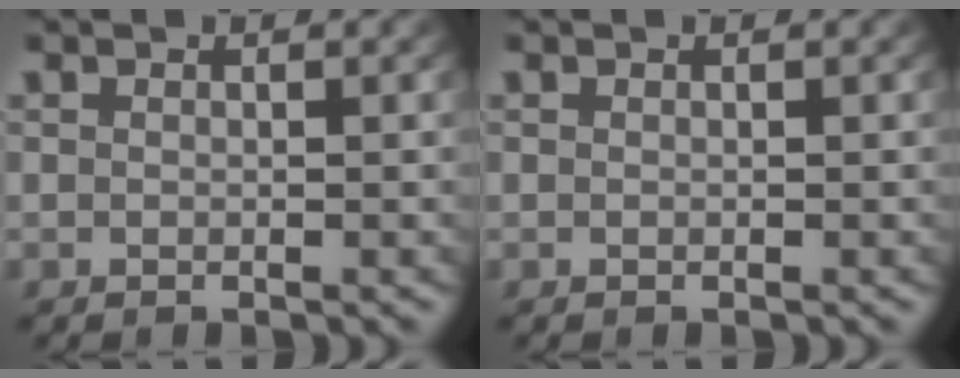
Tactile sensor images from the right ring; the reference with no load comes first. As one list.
[{"total": 0.0}]